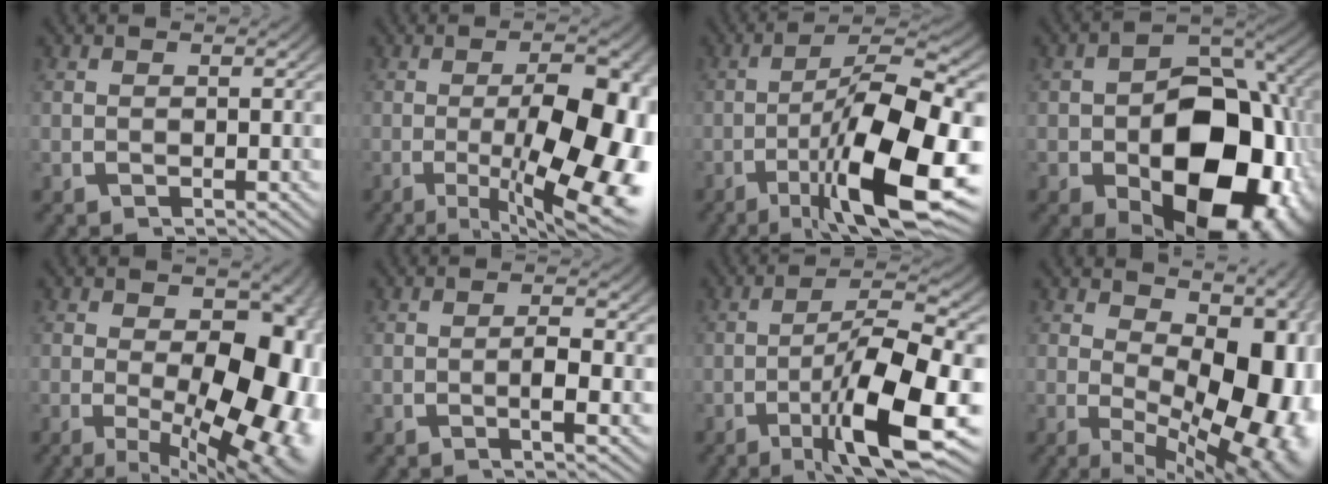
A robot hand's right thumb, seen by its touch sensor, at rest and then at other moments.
{"total": 13.3, "force": [-3.2, 5.9, 11.5], "torque": [-0.180, -0.036, -0.034]}
{"total": 13.7, "force": [-3.8, 5.6, 11.9], "torque": [-0.200, -0.033, -0.048]}
{"total": 19.4, "force": [-4.7, 12.2, 14.4], "torque": [-0.234, -0.064, -0.041]}
{"total": 14.0, "force": [-2.8, 7.8, 11.4], "torque": [-0.181, -0.057, -0.014]}
{"total": 2.1, "force": [-0.7, 0.4, 2.0], "torque": [-0.036, 0.001, -0.018]}
{"total": 10.4, "force": [-3.2, 3.6, 9.3], "torque": [-0.161, -0.021, -0.047]}
{"total": 16.0, "force": [-2.1, 9.0, 13.0], "torque": [-0.204, -0.049, -0.004]}